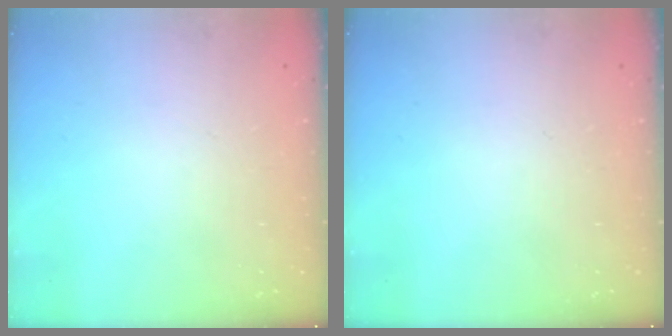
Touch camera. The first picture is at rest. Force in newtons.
{"total": 0.0}